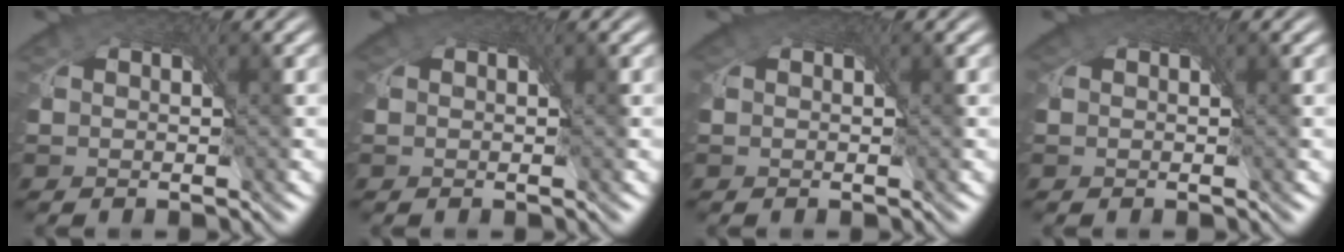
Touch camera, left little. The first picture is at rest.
{"total": 1.3, "force": [0.4, 1.1, 0.5], "torque": [-0.011, 0.000, 0.002]}
{"total": 1.5, "force": [0.5, 1.3, 0.6], "torque": [-0.015, -0.001, 0.004]}
{"total": 1.3, "force": [0.4, 1.2, 0.5], "torque": [-0.012, 0.000, 0.001]}